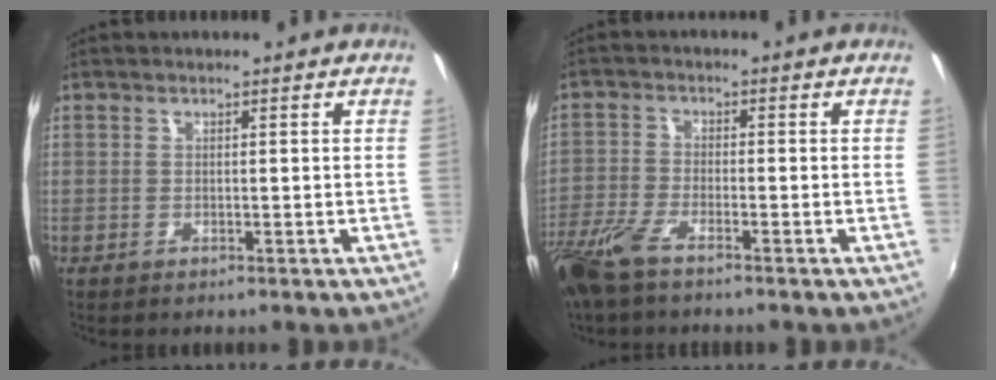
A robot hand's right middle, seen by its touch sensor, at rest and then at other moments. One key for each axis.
{"total": 7.9, "fx": -6.0, "fy": 1.8, "fz": 4.9, "tx": -0.125, "ty": -0.021, "tz": -0.124}